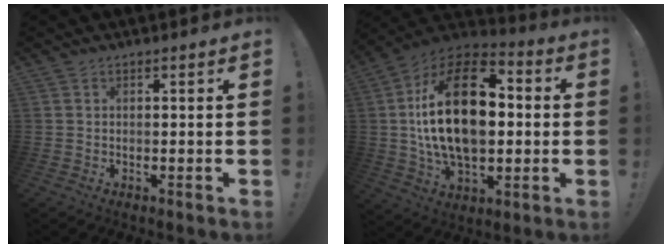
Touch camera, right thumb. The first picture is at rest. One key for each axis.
{"total": 27.2, "fx": 2.3, "fy": 15.2, "fz": 22.5, "tx": -0.407, "ty": 0.004, "tz": 0.037}